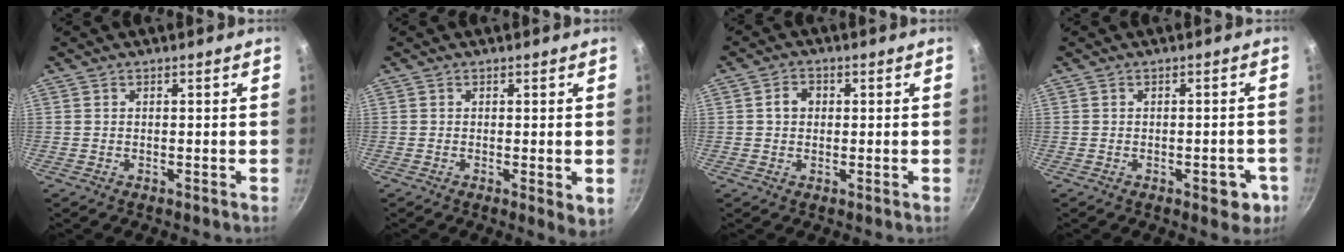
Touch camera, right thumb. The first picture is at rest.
{"total": 3.0, "force": [-0.5, 0.7, 2.9], "torque": [-0.043, -0.011, -0.010]}
{"total": 3.0, "force": [0.3, 2.5, 1.7], "torque": [-0.023, 0.009, 0.003]}
{"total": 4.3, "force": [-2.1, 2.1, 3.2], "torque": [-0.019, 0.014, -0.022]}